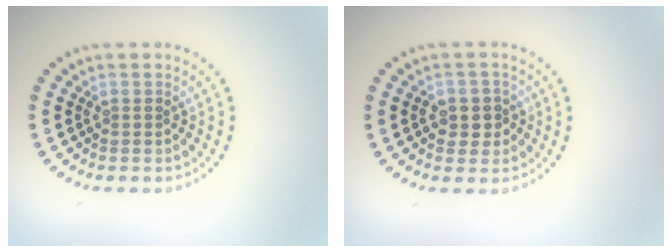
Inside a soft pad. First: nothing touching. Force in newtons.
{"total": 2.5, "press": 2.5, "slide": 0.4}